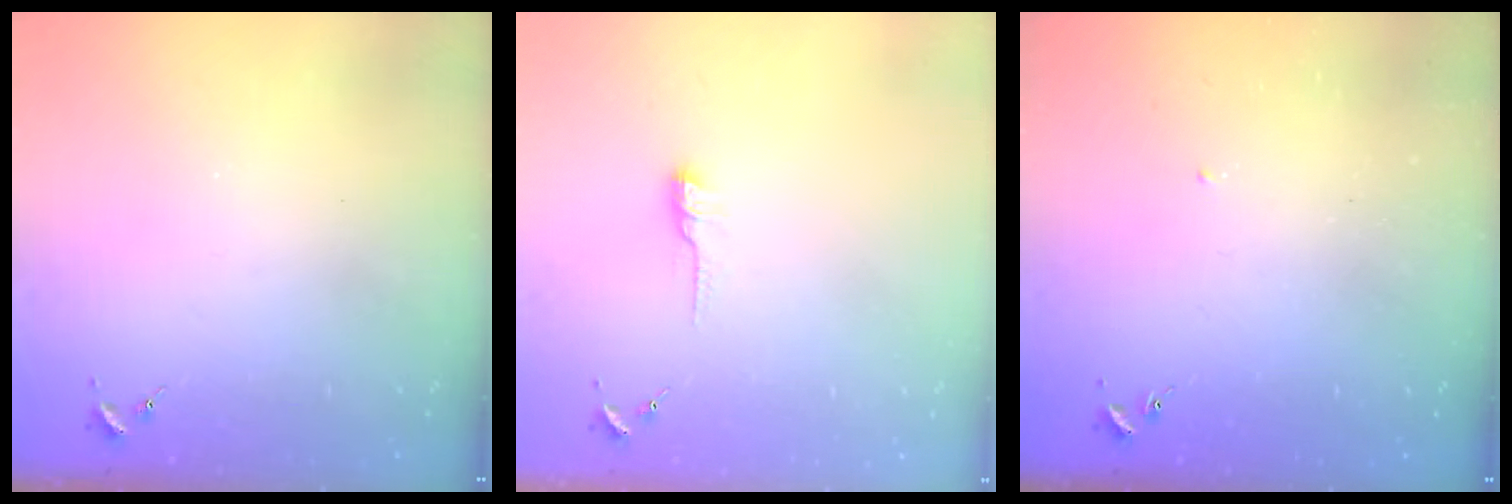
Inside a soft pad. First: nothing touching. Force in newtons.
{"total": 7.6, "press": 7.6, "slide": 0.5}
{"total": 4.0, "press": 4.0, "slide": 0.3}